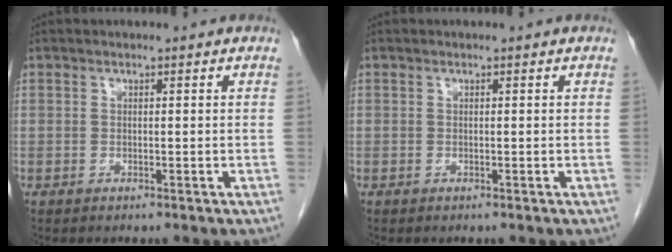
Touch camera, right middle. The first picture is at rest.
{"total": 0.0}